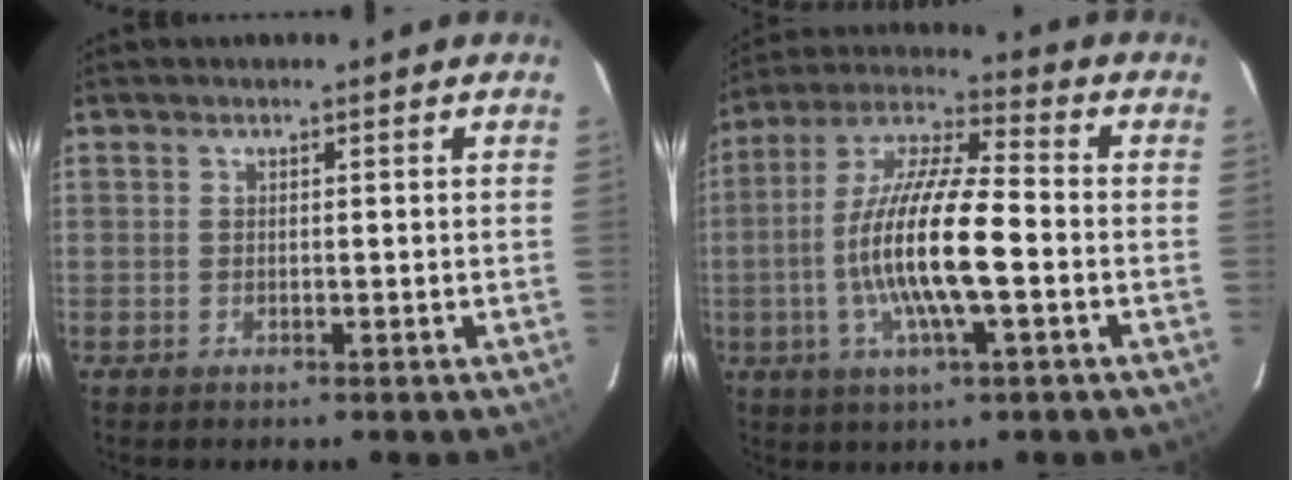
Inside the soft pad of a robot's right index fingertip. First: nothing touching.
{"total": 15.4, "force": [-3.1, 3.1, 14.8], "torque": [-0.290, -0.002, -0.064]}